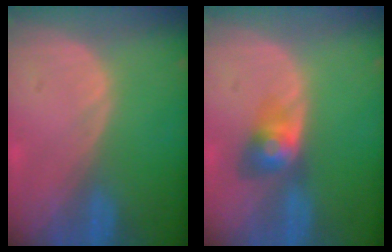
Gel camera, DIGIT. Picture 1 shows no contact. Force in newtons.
{"total": 4.0, "press": 4.0, "slide": 0.3}